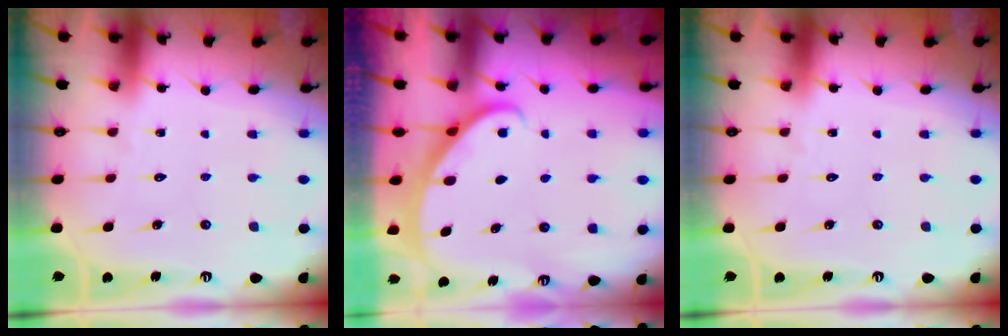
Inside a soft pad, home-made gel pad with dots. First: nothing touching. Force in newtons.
{"total": 1.9, "press": 1.9, "slide": 0.1}
{"total": 0.0}